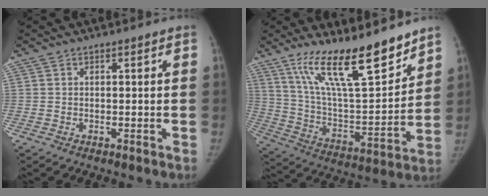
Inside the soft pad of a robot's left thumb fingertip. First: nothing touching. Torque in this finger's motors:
{"motor_torque": [2.33, 0.36, 1.02, -1.75, 0.11]}